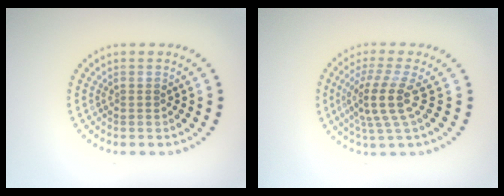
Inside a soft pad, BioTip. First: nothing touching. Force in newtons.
{"total": 3.9, "press": 2.7, "slide": 2.8}